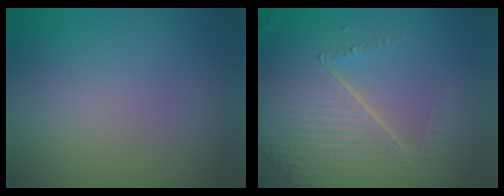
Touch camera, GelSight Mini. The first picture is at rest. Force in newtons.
{"total": 8.7, "press": 5.8, "slide": 6.5}